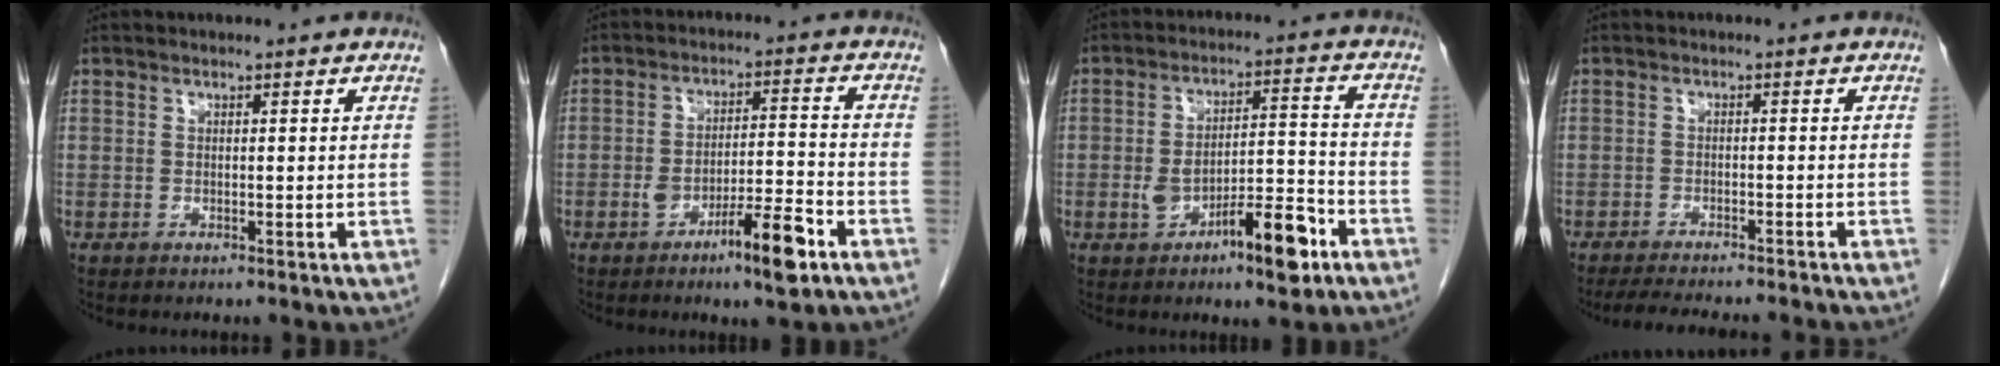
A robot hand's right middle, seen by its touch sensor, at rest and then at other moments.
{"total": 8.3, "force": [-4.5, 1.1, 6.8], "torque": [-0.109, 0.007, -0.069]}
{"total": 10.8, "force": [-5.0, 2.7, 9.2], "torque": [-0.144, 0.019, -0.073]}
{"total": 10.6, "force": [-9.6, 0.8, 4.4], "torque": [-0.060, -0.016, -0.129]}